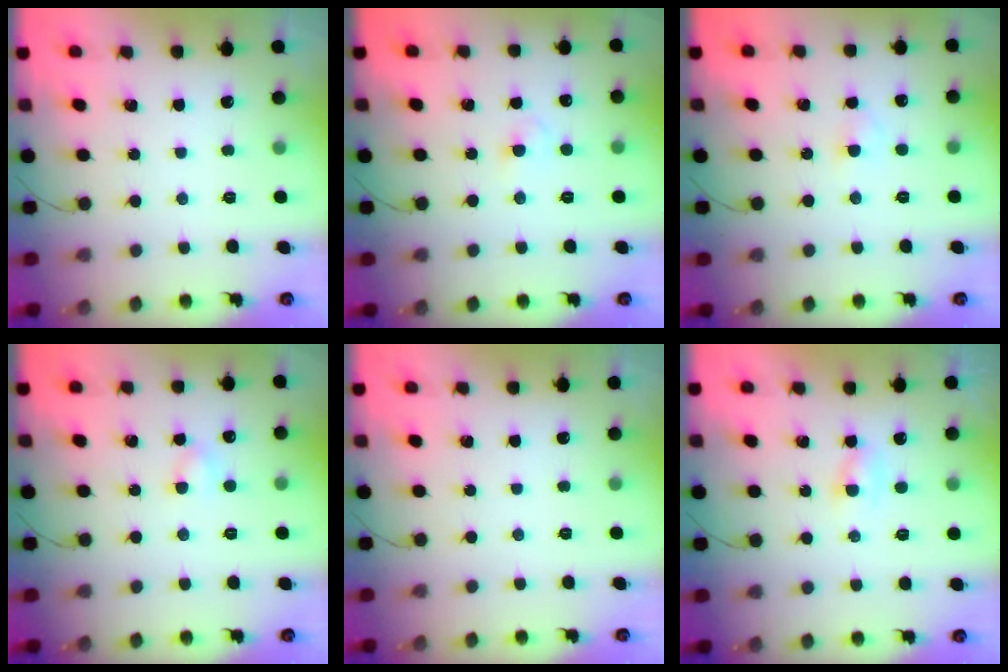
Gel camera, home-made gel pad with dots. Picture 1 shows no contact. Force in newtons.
{"total": 2.5, "press": 2.3, "slide": 1.0}
{"total": 2.1, "press": 1.9, "slide": 0.9}
{"total": 3.0, "press": 2.8, "slide": 1.1}
{"total": 0.0}
{"total": 1.6, "press": 1.4, "slide": 0.7}